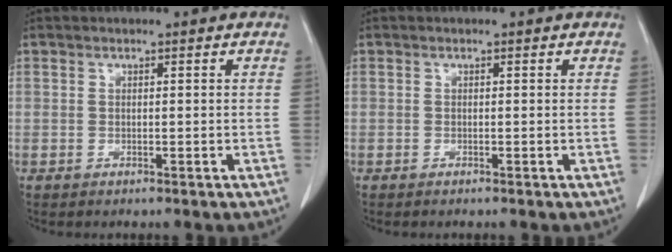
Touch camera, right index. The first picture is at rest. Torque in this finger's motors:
{"motor_torque": [0.07, -0.10, 0.03, 0.01]}